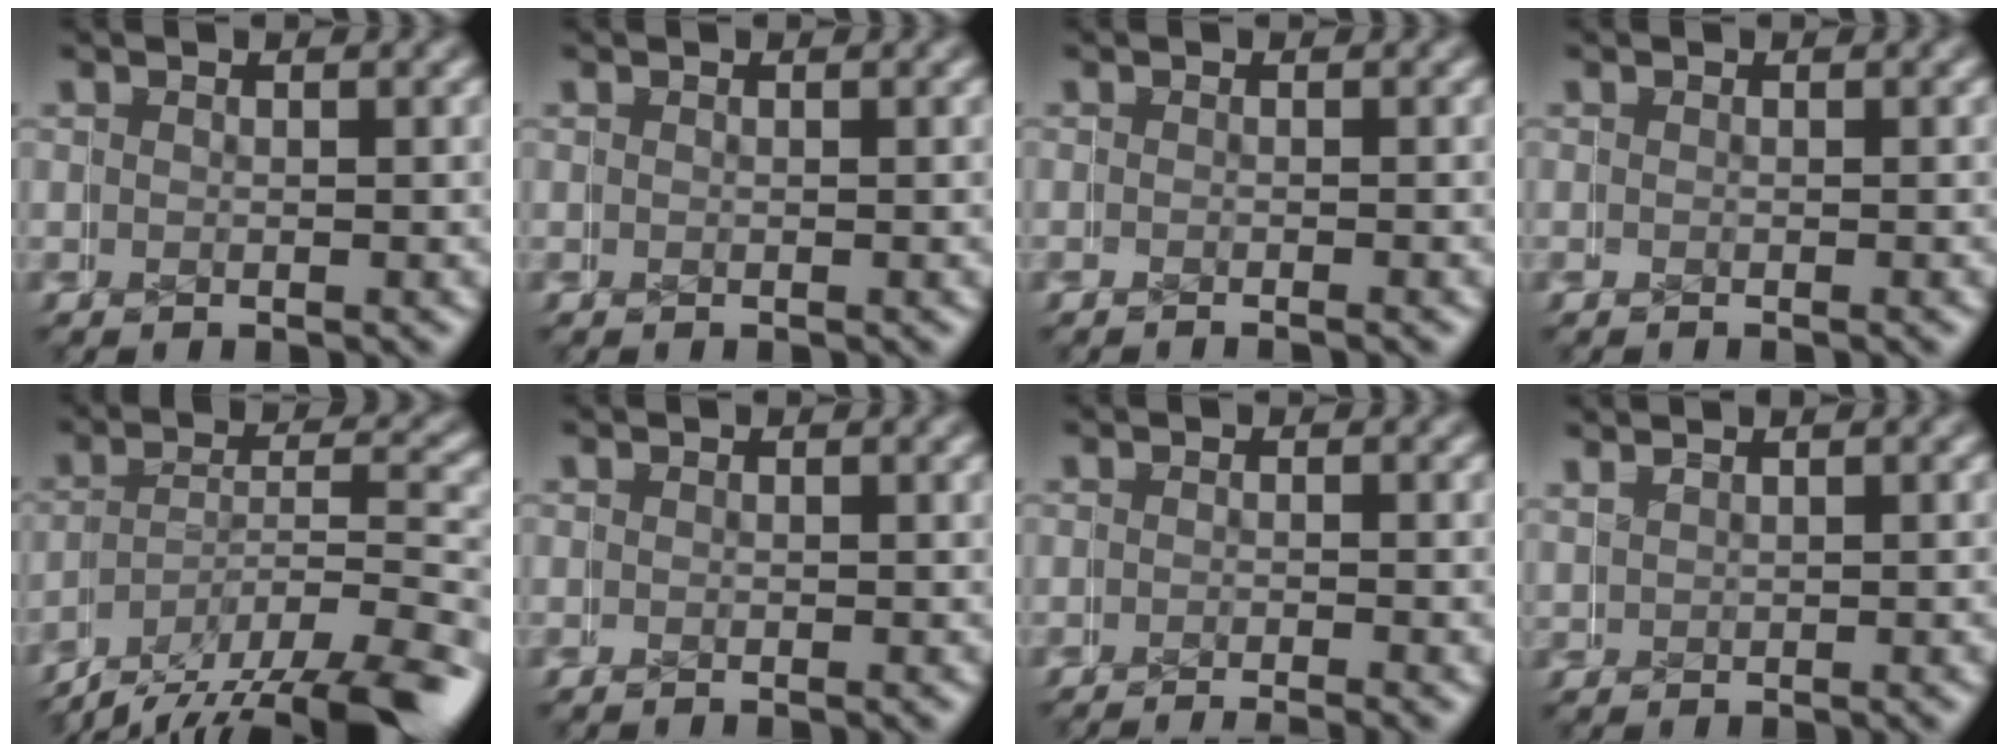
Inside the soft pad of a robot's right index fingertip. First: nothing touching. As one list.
[{"total": 0.0}, {"total": 0.8, "force": [-0.8, 0.0, 0.2], "torque": [0.008, 0.002, -0.014]}, {"total": 0.0}, {"total": 8.4, "force": [-5.8, 3.4, 5.1], "torque": [-0.059, -0.002, -0.089]}, {"total": 0.0}, {"total": 3.0, "force": [-2.7, 0.7, 1.1], "torque": [-0.003, -0.003, -0.041]}, {"total": 2.0, "force": [1.9, -0.5, -0.2], "torque": [0.005, 0.011, 0.038]}]